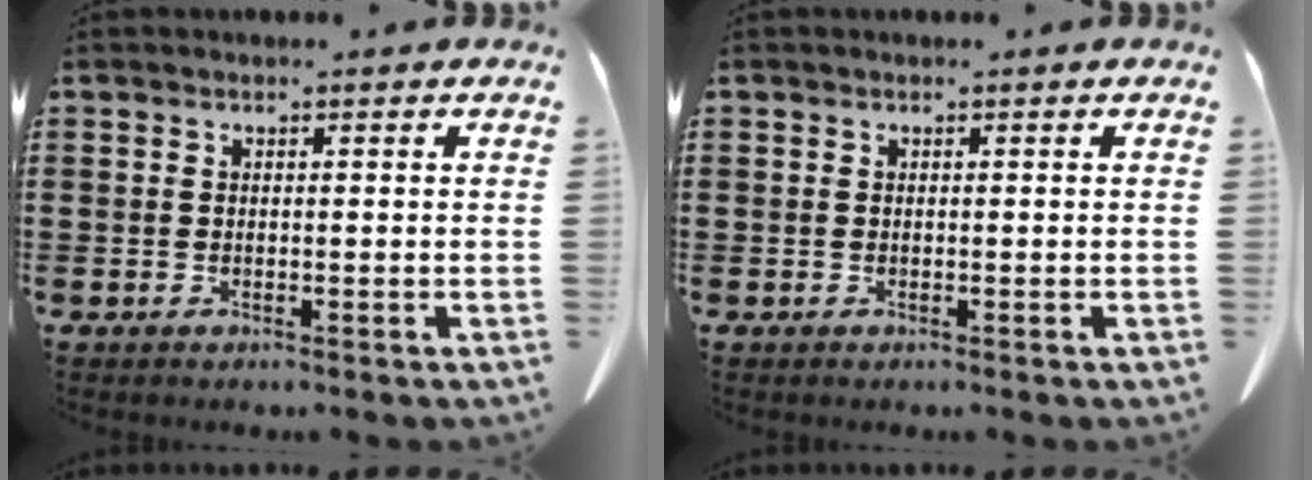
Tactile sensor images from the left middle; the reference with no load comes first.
{"total": 0.0}